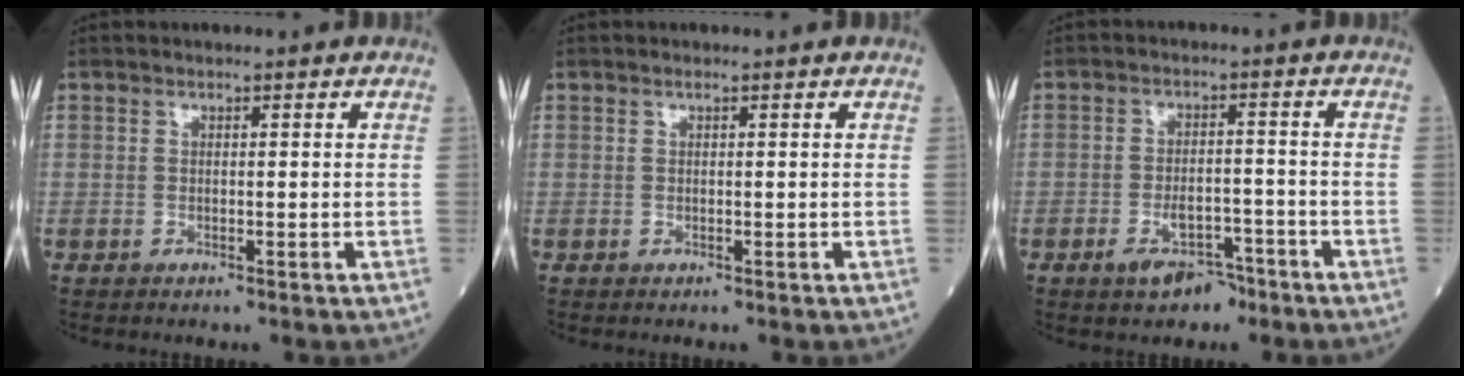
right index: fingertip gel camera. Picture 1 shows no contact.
{"total": 0.0}
{"total": 4.9, "force": [-3.4, 2.5, 2.5], "torque": [-0.045, 0.004, -0.048]}